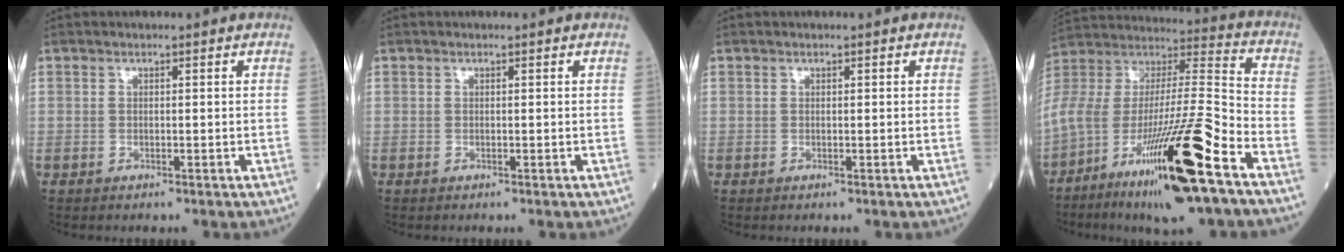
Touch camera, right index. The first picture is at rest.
{"total": 0.0}
{"total": 0.0}
{"total": 27.6, "force": [-14.9, 3.4, 23.0], "torque": [-0.447, -0.030, -0.268]}